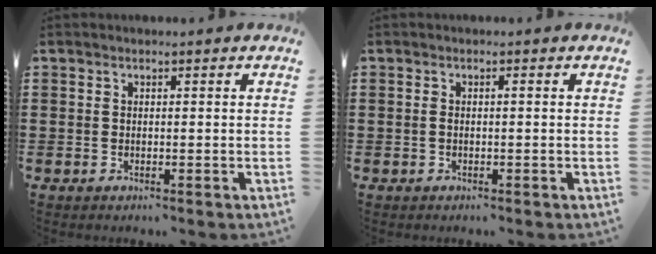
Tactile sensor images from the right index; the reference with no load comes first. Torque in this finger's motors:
{"motor_torque": [0.34, -0.27, 0.00, 0.04]}